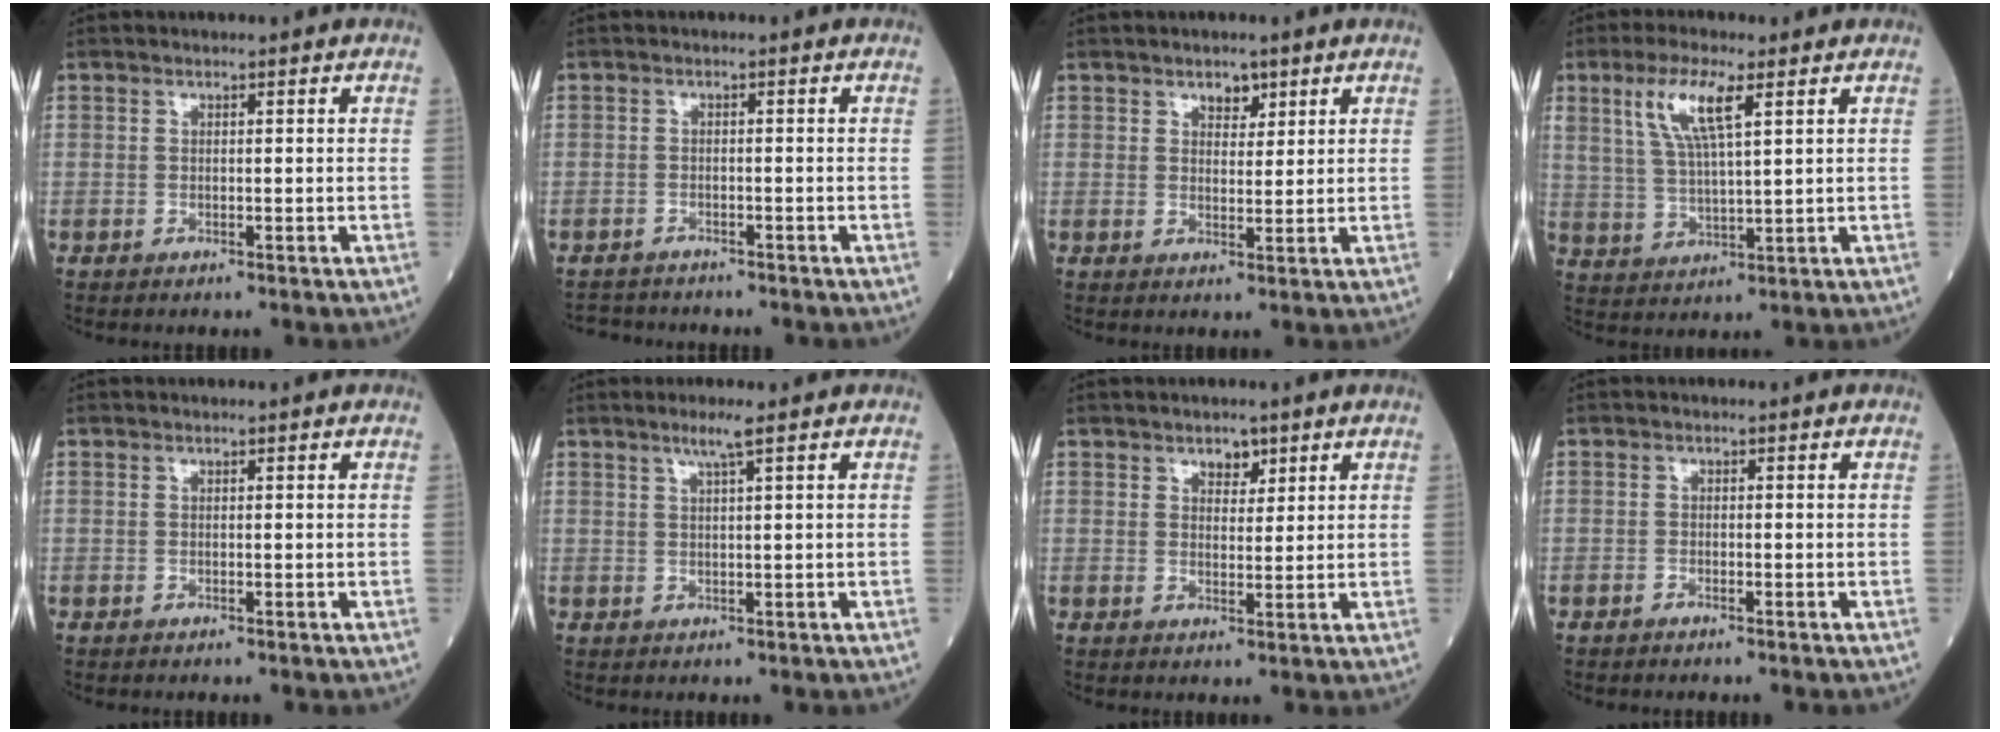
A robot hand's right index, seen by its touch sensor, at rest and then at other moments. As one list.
[{"total": 3.5, "force": [-3.4, 1.0, -0.1], "torque": [0.001, -0.008, -0.056]}, {"total": 2.6, "force": [1.7, 1.5, 1.2], "torque": [-0.016, -0.001, 0.028]}, {"total": 8.1, "force": [3.8, 1.4, 7.1], "torque": [-0.149, 0.007, 0.078]}, {"total": 0.0}, {"total": 2.5, "force": [1.5, -0.4, 1.9], "torque": [-0.042, -0.001, 0.030]}, {"total": 2.7, "force": [1.8, 1.5, 1.3], "torque": [-0.016, -0.001, 0.029]}, {"total": 0.6, "force": [-0.5, 0.1, 0.2], "torque": [-0.009, 0.000, -0.011]}]